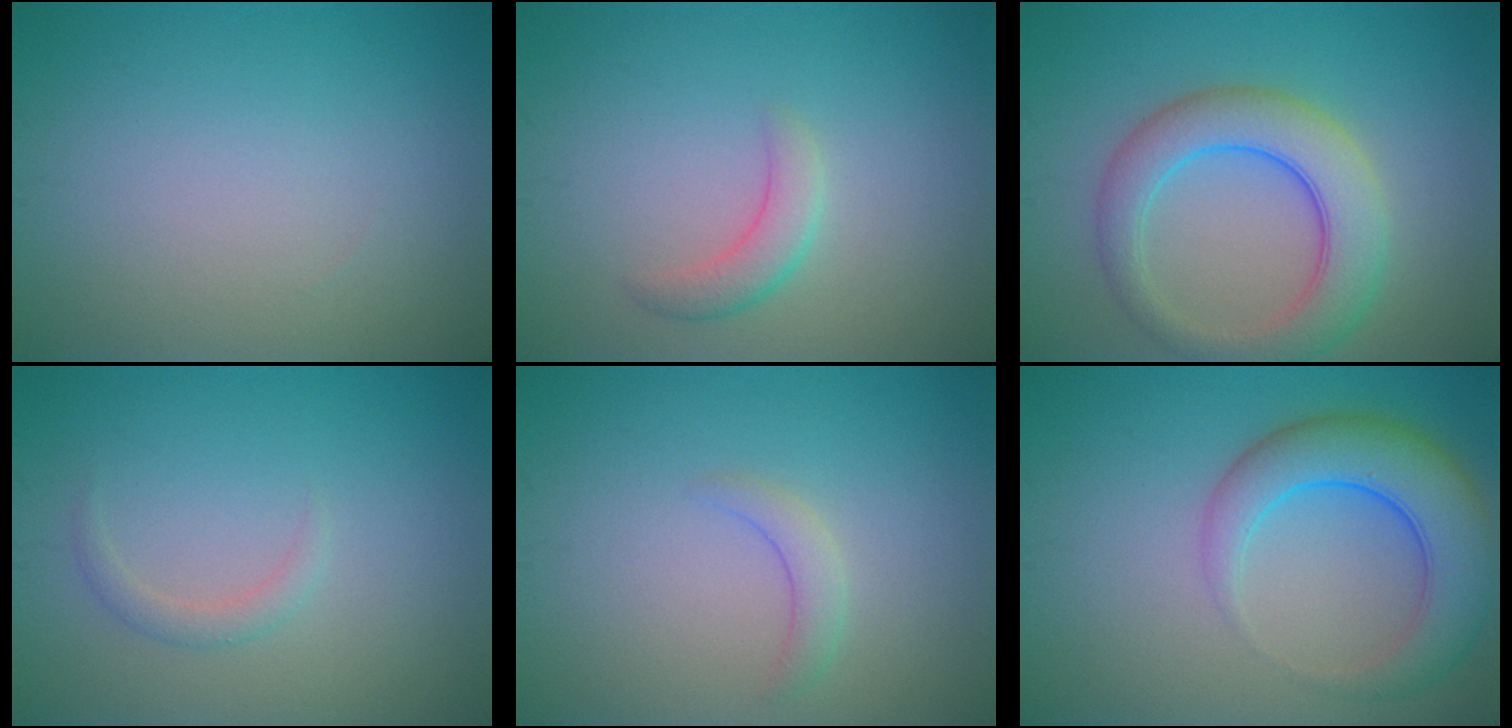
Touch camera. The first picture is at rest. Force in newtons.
{"total": 2.1, "press": 2.1, "slide": 0.2}
{"total": 6.3, "press": 6.3, "slide": 0.2}
{"total": 1.2, "press": 1.2, "slide": 0.1}
{"total": 1.5, "press": 1.5, "slide": 0.3}
{"total": 6.8, "press": 6.7, "slide": 0.3}